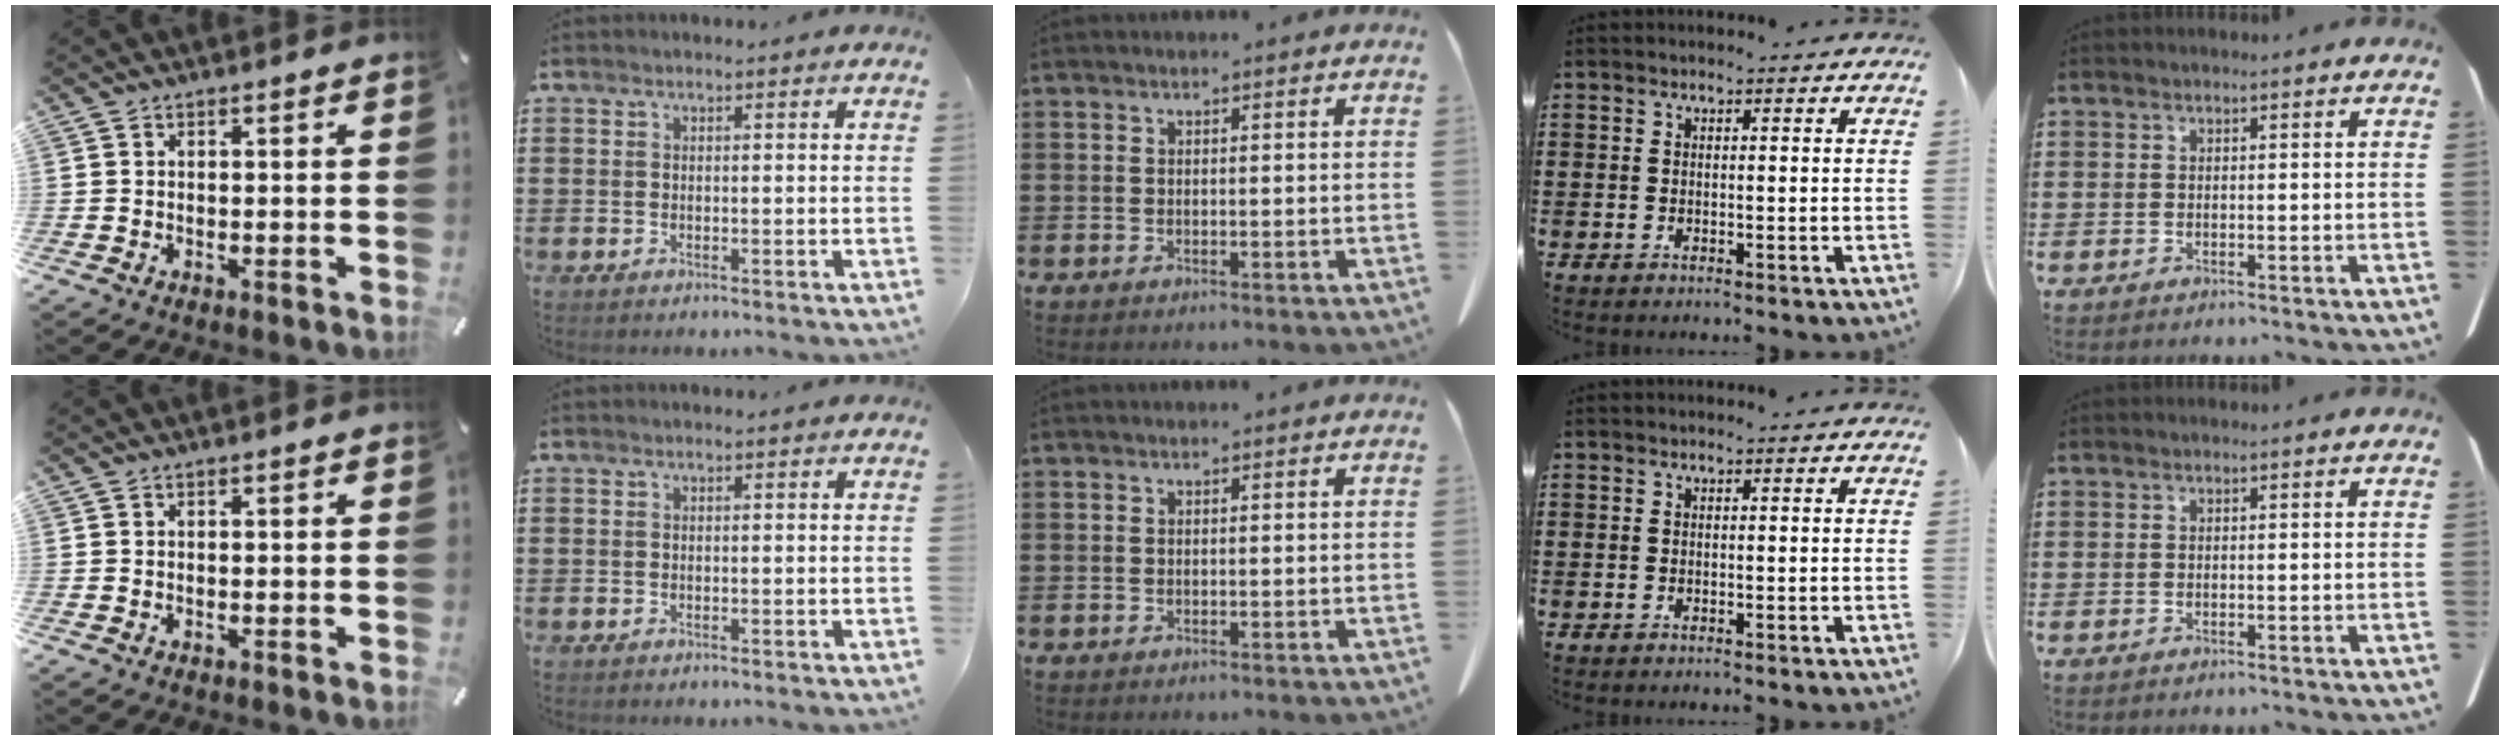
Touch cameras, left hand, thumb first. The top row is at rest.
{}